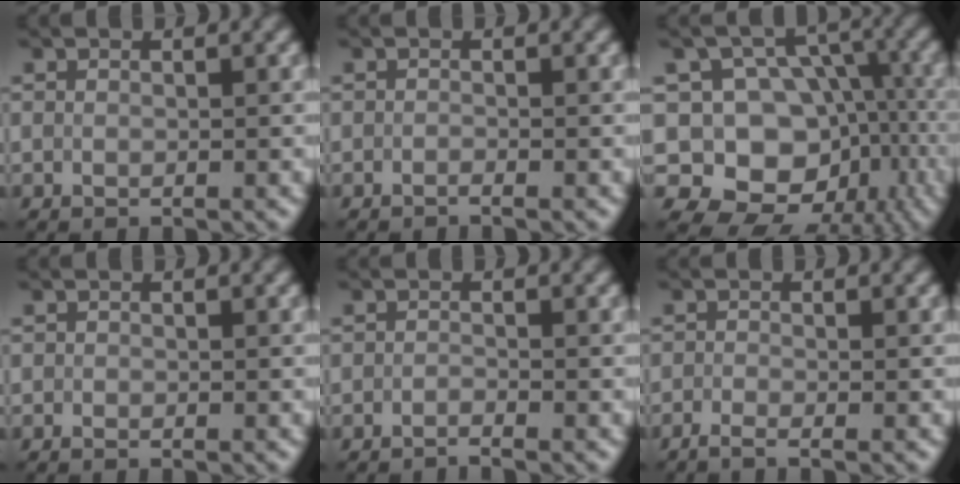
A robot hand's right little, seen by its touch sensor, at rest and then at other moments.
{"total": 1.3, "force": [-1.1, -0.5, -0.6], "torque": [0.006, -0.006, -0.013]}
{"total": 11.3, "force": [-5.1, 8.8, 5.0], "torque": [-0.055, 0.019, -0.070]}
{"total": 0.8, "force": [-0.8, -0.2, -0.1], "torque": [0.005, -0.009, -0.001]}
{"total": 1.7, "force": [-1.5, -0.4, -0.6], "torque": [0.011, -0.005, -0.025]}
{"total": 1.9, "force": [-1.8, -0.2, 0.3], "torque": [-0.004, -0.009, -0.035]}